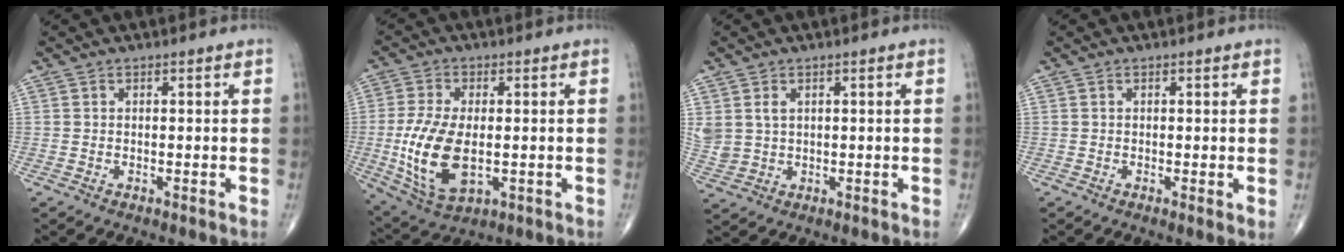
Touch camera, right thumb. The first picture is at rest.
{"total": 13.6, "force": [-1.7, 7.0, 11.6], "torque": [-0.237, -0.013, -0.021]}
{"total": 4.5, "force": [1.5, 3.3, 2.6], "torque": [-0.055, -0.001, 0.043]}
{"total": 1.1, "force": [0.0, 0.2, 1.1], "torque": [-0.017, -0.005, -0.003]}